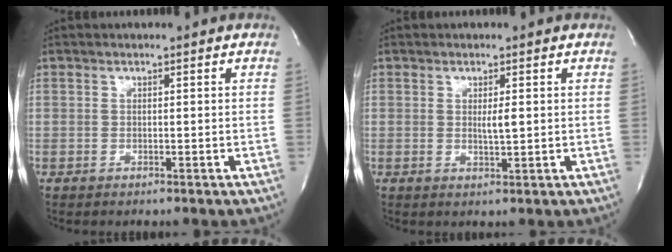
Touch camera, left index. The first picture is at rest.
{"total": 1.7, "force": [0.0, 0.2, 1.7], "torque": [-0.034, -0.007, 0.000]}